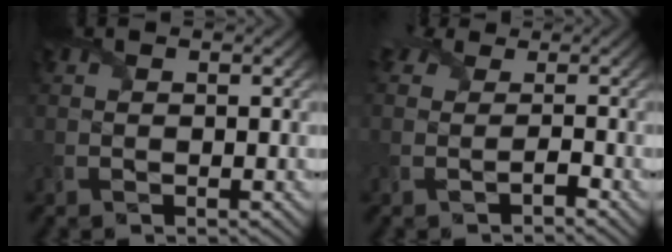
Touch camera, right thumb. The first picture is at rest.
{"total": 2.5, "force": [-0.3, 2.1, 1.3], "torque": [-0.019, 0.001, -0.013]}